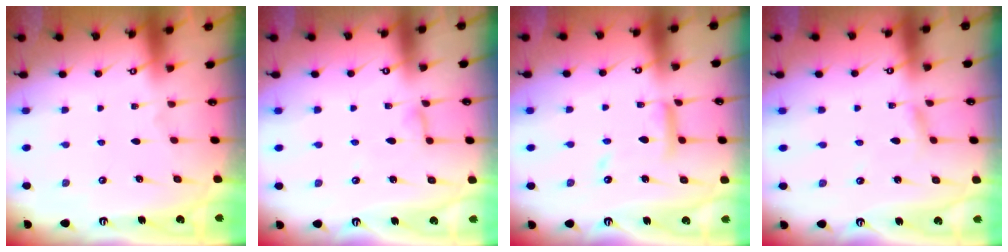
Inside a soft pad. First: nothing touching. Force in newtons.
{"total": 3.7, "press": 3.7, "slide": 0.4}
{"total": 12.2, "press": 12.2, "slide": 1.0}
{"total": 2.5, "press": 2.5, "slide": 0.2}